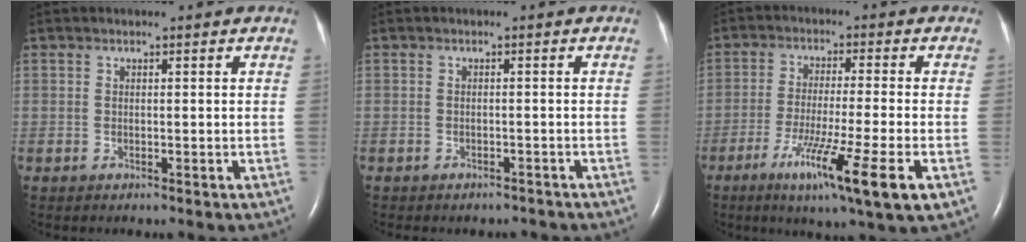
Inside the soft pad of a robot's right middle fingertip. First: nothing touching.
{"total": 3.6, "force": [-3.2, 1.5, 0.6], "torque": [-0.009, 0.003, -0.038]}
{"total": 12.6, "force": [-5.7, -0.5, 11.2], "torque": [-0.190, -0.038, -0.091]}